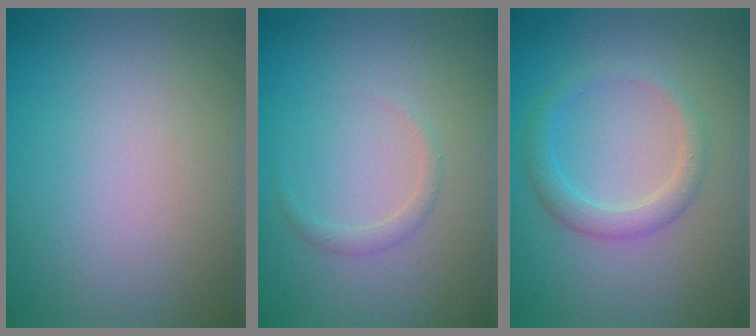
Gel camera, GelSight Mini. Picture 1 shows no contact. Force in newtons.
{"total": 1.0, "press": 1.0, "slide": 0.1}
{"total": 2.3, "press": 2.3, "slide": 0.1}